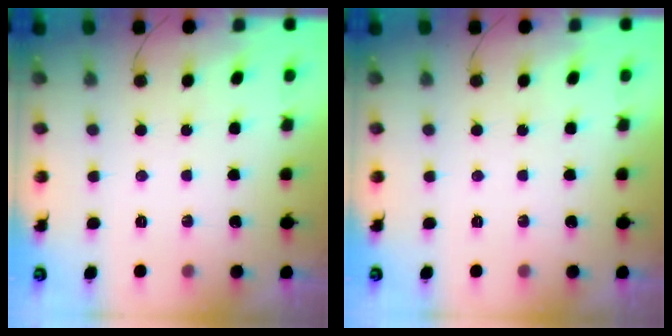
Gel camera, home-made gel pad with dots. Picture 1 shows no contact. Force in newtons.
{"total": 0.0}